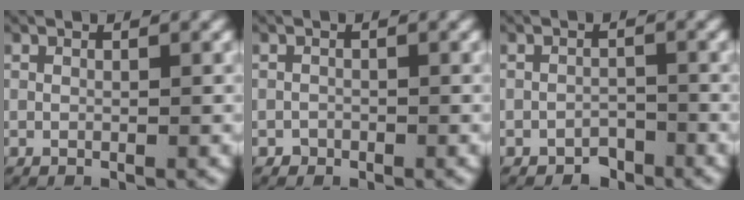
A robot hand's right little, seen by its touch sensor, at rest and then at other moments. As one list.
[{"total": 1.0, "force": [-0.4, 0.9, -0.3], "torque": [0.005, -0.003, -0.010]}, {"total": 1.8, "force": [-1.6, 0.8, -0.1], "torque": [0.010, -0.003, -0.030]}]